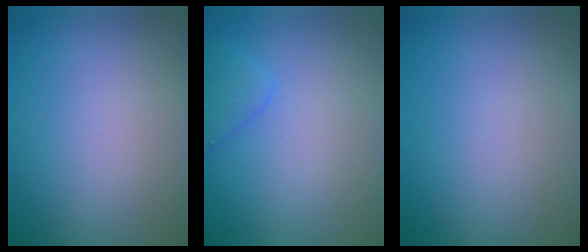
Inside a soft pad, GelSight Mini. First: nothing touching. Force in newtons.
{"total": 1.7, "press": 1.7, "slide": 0.1}
{"total": 0.0}